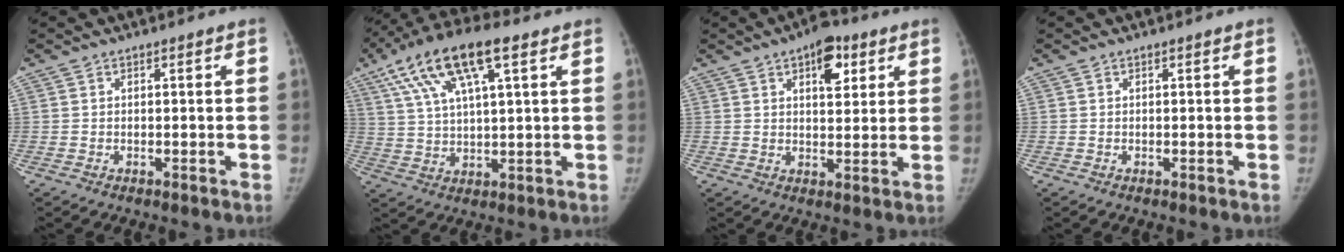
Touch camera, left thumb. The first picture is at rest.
{"total": 16.4, "force": [7.7, 5.5, 13.3], "torque": [-0.248, 0.008, 0.137]}
{"total": 8.2, "force": [4.0, 4.1, 5.9], "torque": [-0.054, -0.013, 0.053]}
{"total": 0.0}